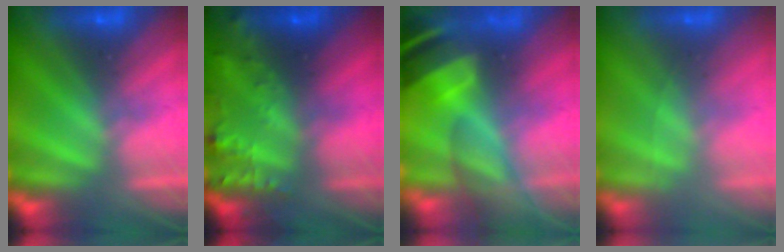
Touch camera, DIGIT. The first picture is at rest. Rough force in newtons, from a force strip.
{"total": 7.5}
{"total": 7.7}
{"total": 2.6}